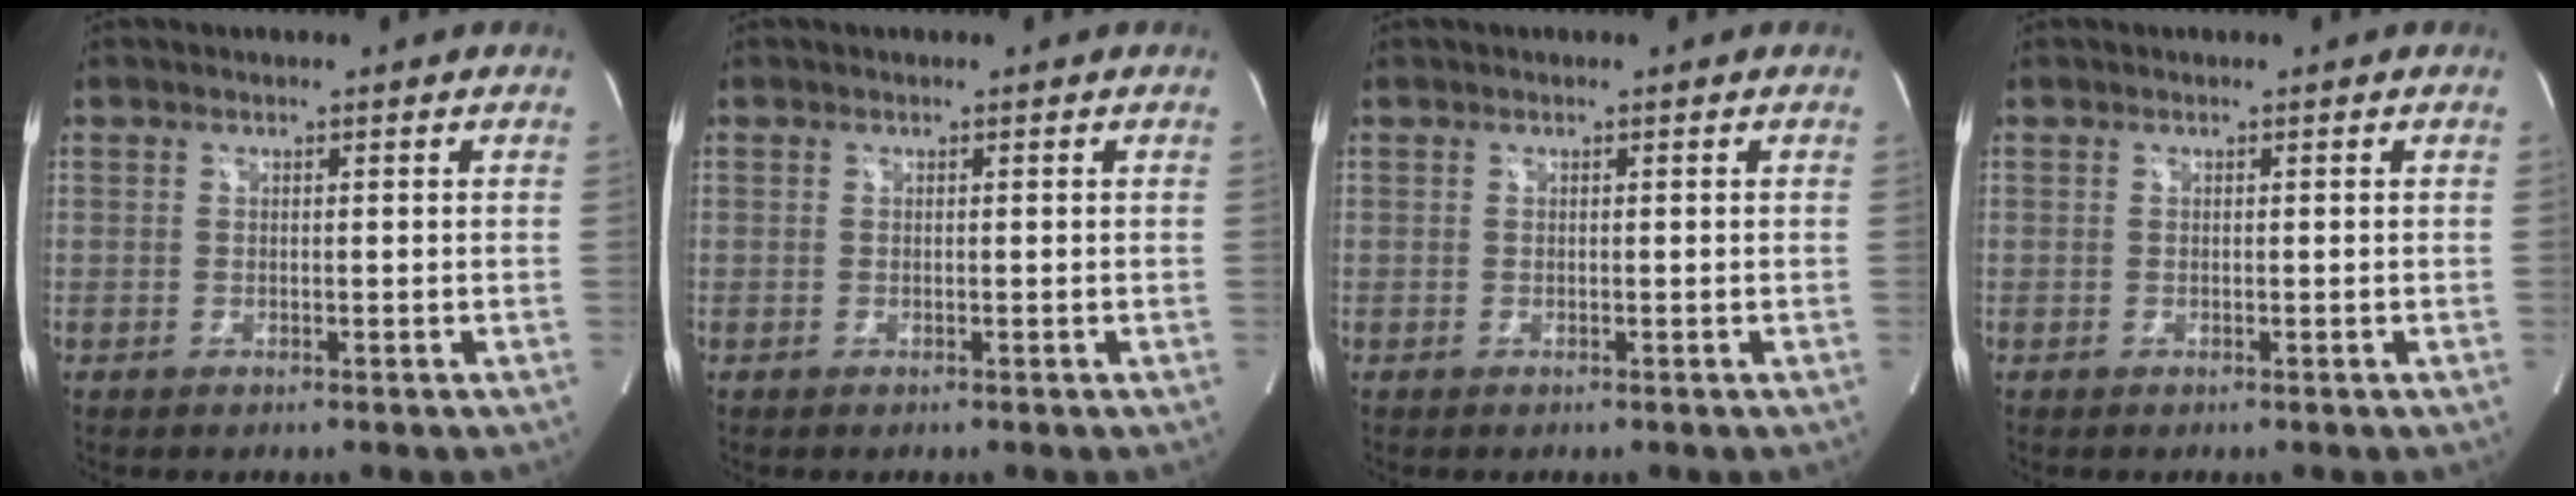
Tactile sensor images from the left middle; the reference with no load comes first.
{"total": 0.0}
{"total": 0.0}
{"total": 0.0}